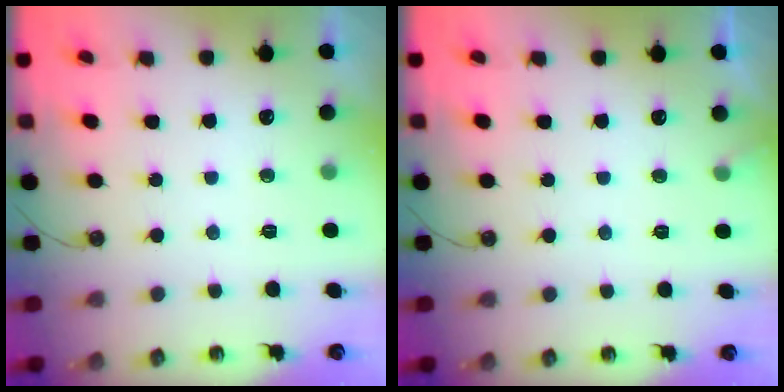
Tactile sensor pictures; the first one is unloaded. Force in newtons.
{"total": 4.4, "press": 4.4, "slide": 0.3}